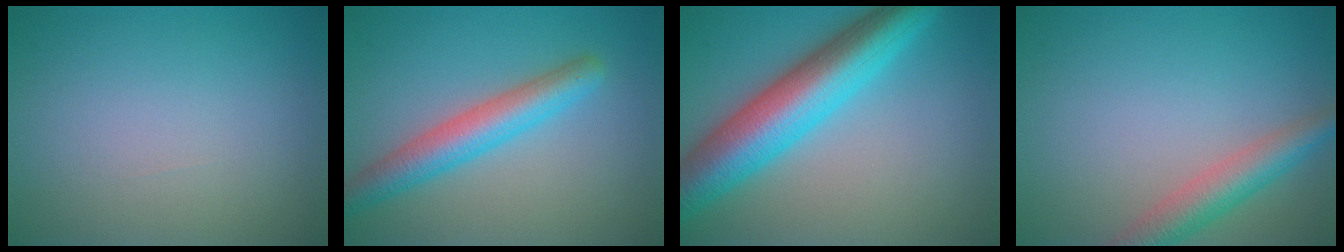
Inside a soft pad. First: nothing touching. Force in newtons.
{"total": 4.6, "press": 4.6, "slide": 0.2}
{"total": 9.4, "press": 9.4, "slide": 0.2}
{"total": 4.2, "press": 4.2, "slide": 0.1}